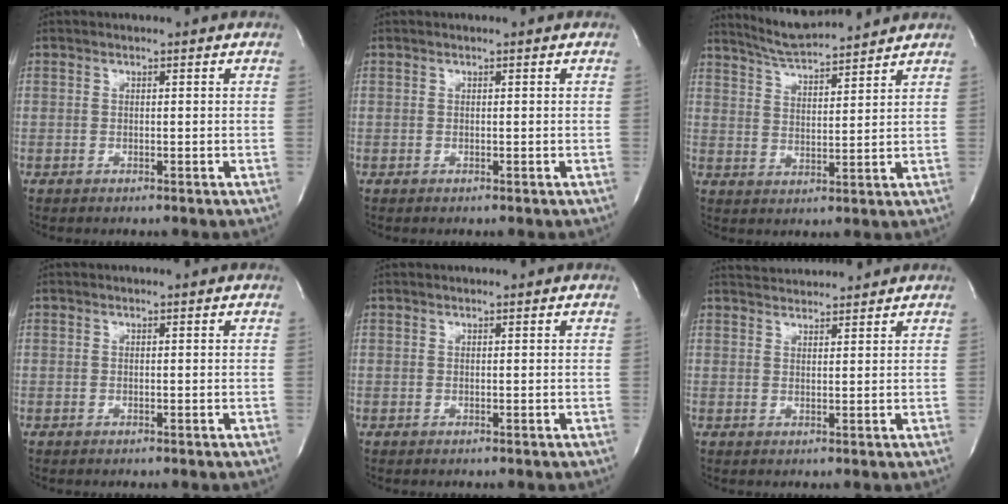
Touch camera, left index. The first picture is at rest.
{"total": 0.0}
{"total": 9.8, "force": [9.3, 0.3, 3.2], "torque": [-0.064, 0.015, 0.158]}
{"total": 0.0}
{"total": 0.5, "force": [0.5, 0.0, 0.1], "torque": [-0.005, 0.007, 0.010]}
{"total": 5.6, "force": [5.5, 0.4, 0.8], "torque": [-0.020, 0.029, 0.085]}